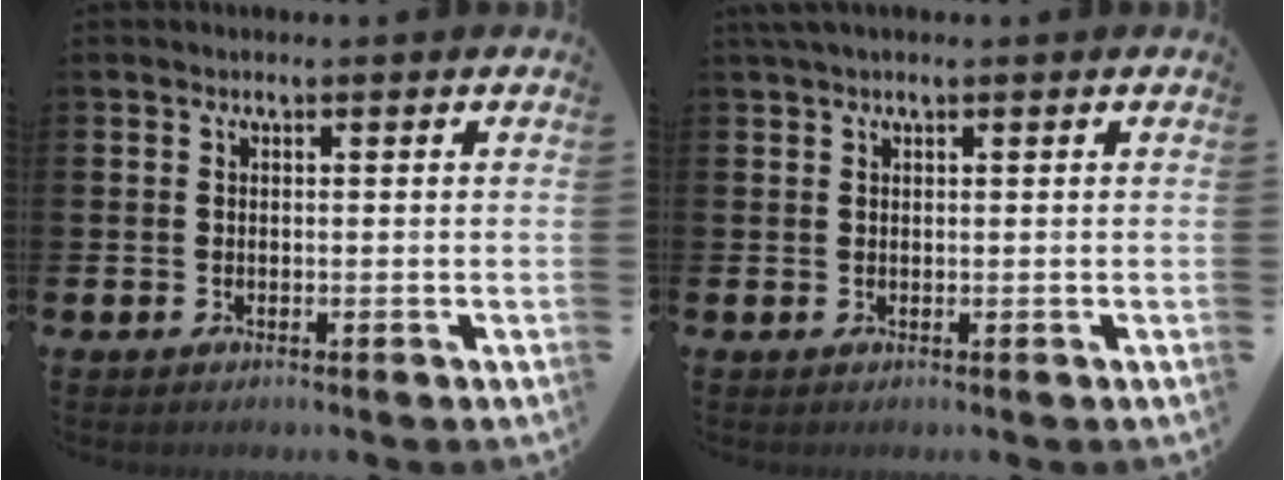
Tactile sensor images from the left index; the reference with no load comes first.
{"total": 1.1, "force": [0.8, 0.1, 0.7], "torque": [-0.010, 0.001, 0.014]}